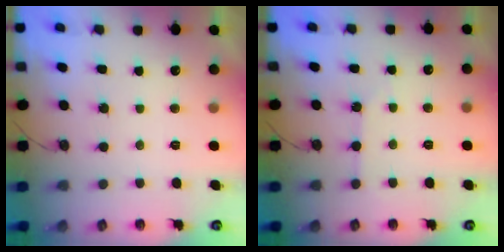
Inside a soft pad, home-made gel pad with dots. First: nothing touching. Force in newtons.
{"total": 3.1, "press": 3.0, "slide": 0.5}